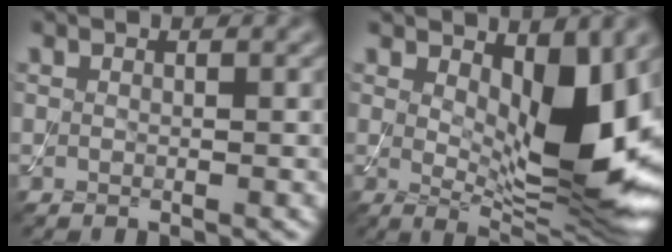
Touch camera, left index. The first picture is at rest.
{"total": 9.3, "force": [1.8, 3.9, 8.3], "torque": [-0.127, -0.016, 0.035]}